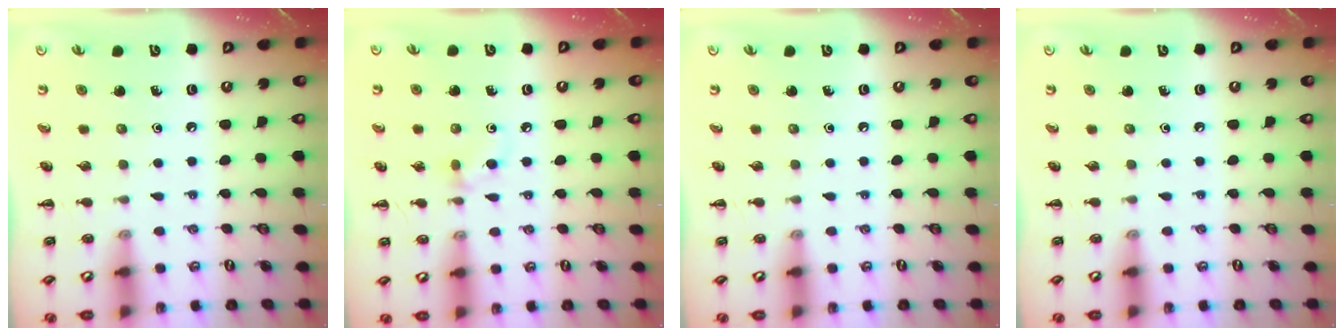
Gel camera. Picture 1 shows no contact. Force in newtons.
{"total": 5.8, "press": 5.6, "slide": 1.6}
{"total": 0.0}
{"total": 0.0}